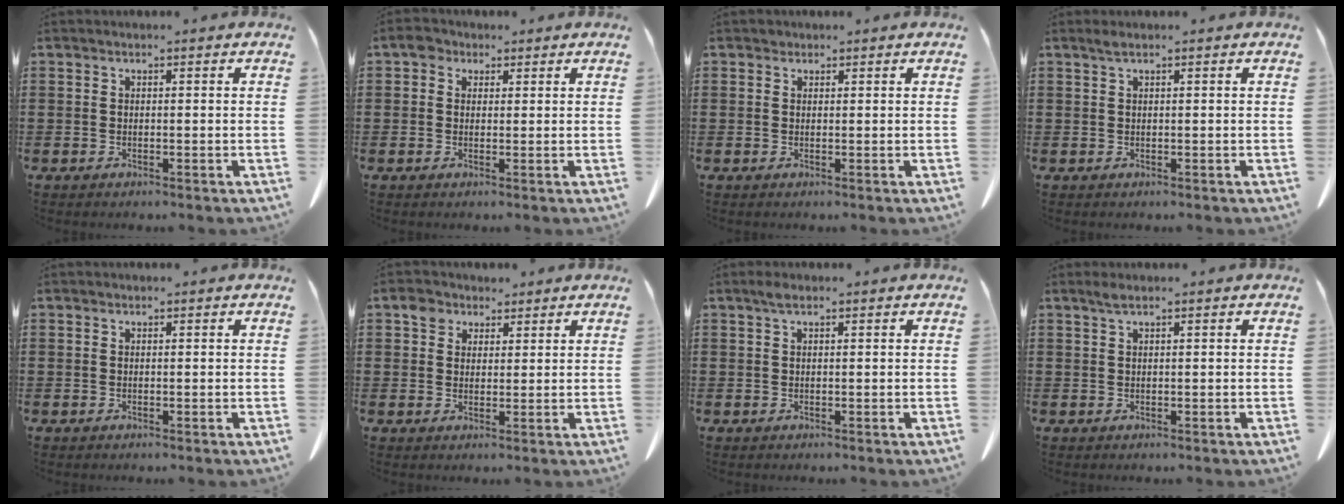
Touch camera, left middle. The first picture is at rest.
{"total": 2.3, "force": [1.4, 1.5, 0.8], "torque": [-0.014, 0.003, 0.025]}
{"total": 0.5, "force": [0.3, 0.4, 0.0], "torque": [-0.002, 0.002, 0.007]}
{"total": 1.0, "force": [0.5, 0.1, 0.8], "torque": [-0.017, 0.000, 0.010]}
{"total": 0.0}
{"total": 3.4, "force": [2.4, 2.3, 0.9], "torque": [-0.020, 0.007, 0.044]}
{"total": 1.3, "force": [0.7, 0.4, 1.0], "torque": [-0.023, 0.003, 0.011]}
{"total": 1.2, "force": [0.7, 0.1, 1.0], "torque": [-0.022, 0.001, 0.013]}